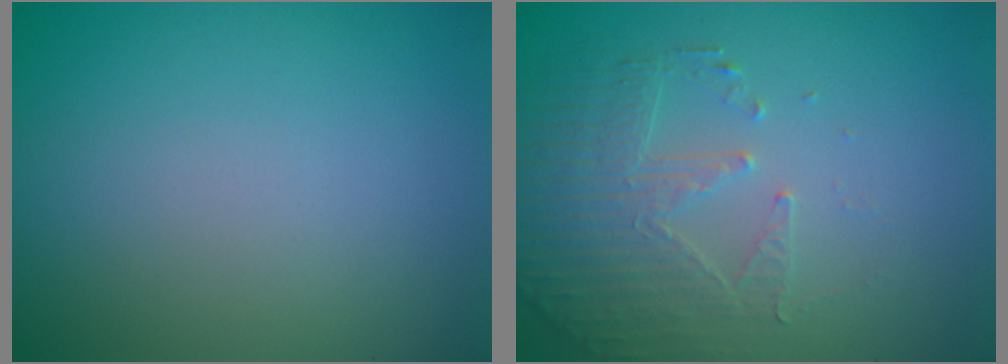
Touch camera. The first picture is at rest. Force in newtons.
{"total": 2.5, "press": 2.2, "slide": 1.2}